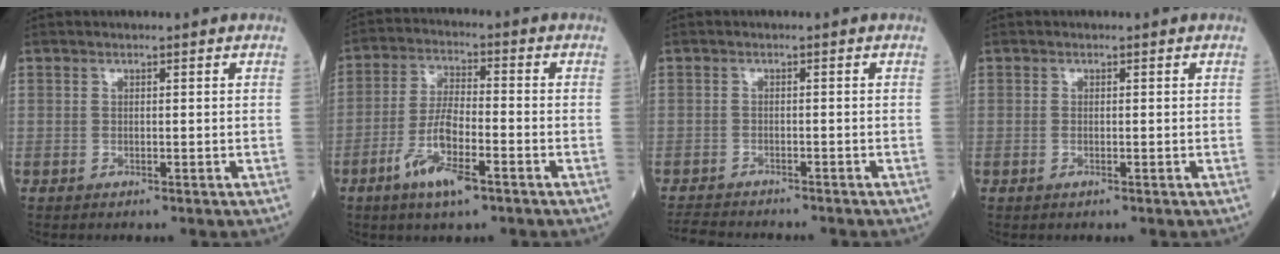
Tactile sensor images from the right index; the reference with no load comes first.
{"total": 8.9, "force": [-4.6, 1.8, 7.4], "torque": [-0.149, -0.009, -0.085]}
{"total": 5.6, "force": [-5.4, 0.9, 1.3], "torque": [-0.015, -0.016, -0.090]}
{"total": 0.6, "force": [-0.3, 0.1, 0.5], "torque": [-0.013, -0.001, -0.005]}